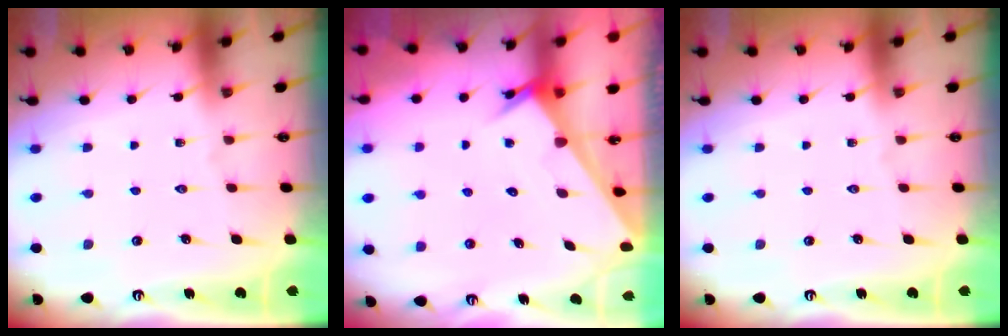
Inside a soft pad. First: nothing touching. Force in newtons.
{"total": 2.5, "press": 2.5, "slide": 0.1}
{"total": 0.0}